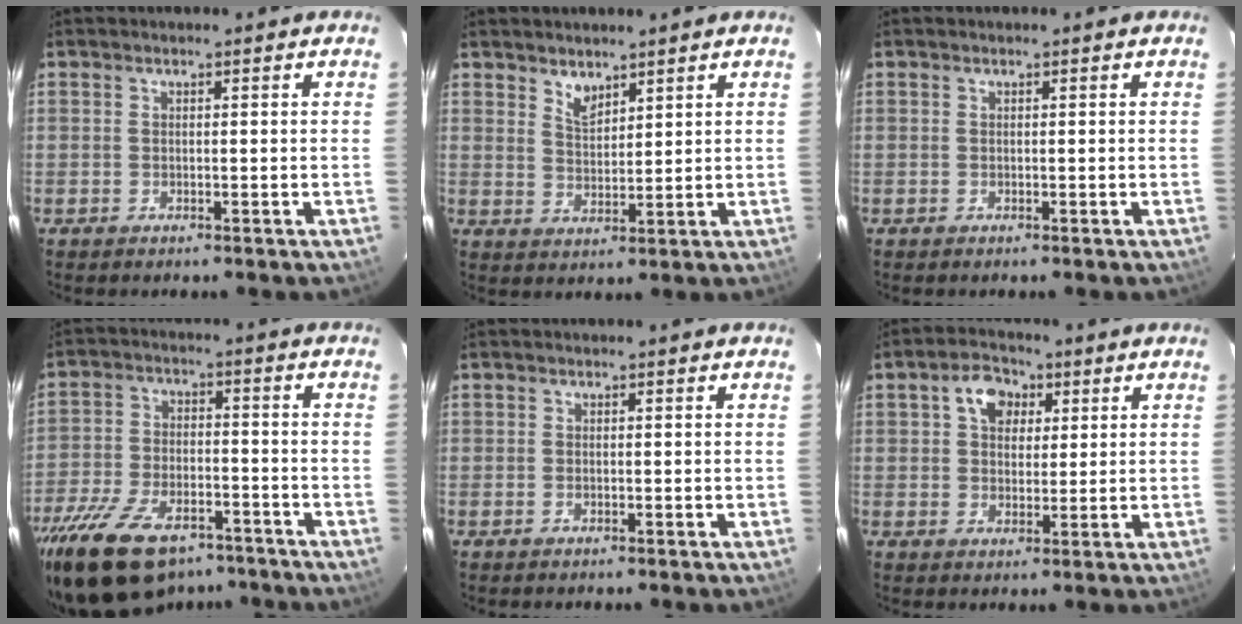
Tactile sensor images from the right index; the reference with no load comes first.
{"total": 3.7, "force": [3.0, 1.5, 1.5], "torque": [-0.023, -0.001, 0.056]}
{"total": 0.0}
{"total": 18.8, "force": [-13.3, 9.3, 9.6], "torque": [-0.213, -0.020, -0.218]}
{"total": 0.0}
{"total": 6.5, "force": [2.5, 4.8, 3.5], "torque": [-0.056, 0.021, 0.042]}